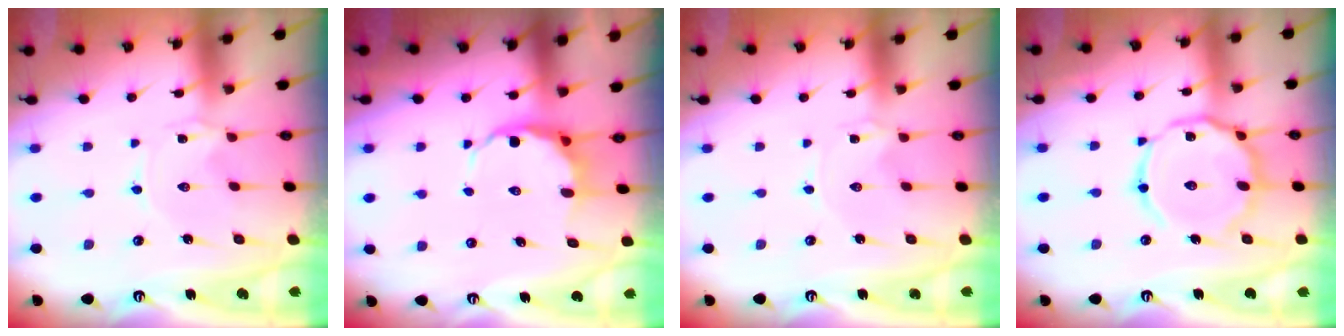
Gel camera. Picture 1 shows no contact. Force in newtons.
{"total": 6.3, "press": 6.2, "slide": 1.4}
{"total": 0.0}
{"total": 16.3, "press": 16.2, "slide": 1.3}